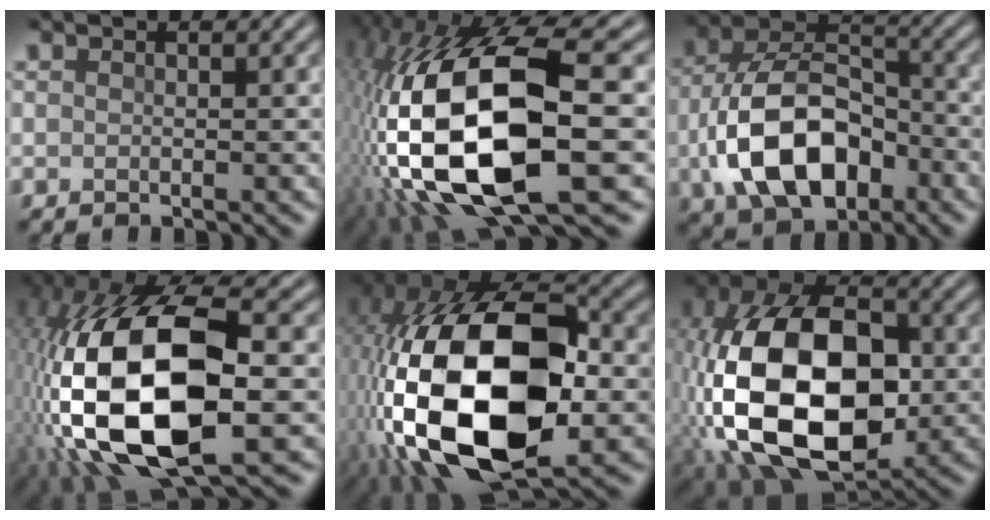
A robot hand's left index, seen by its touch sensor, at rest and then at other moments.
{"total": 19.2, "force": [-2.8, 7.8, 17.3], "torque": [-0.357, -0.018, -0.042]}
{"total": 11.2, "force": [-3.3, 7.1, 8.1], "torque": [-0.164, 0.002, -0.069]}
{"total": 18.3, "force": [-2.6, 9.0, 15.8], "torque": [-0.337, -0.009, -0.043]}
{"total": 19.8, "force": [-3.3, 11.3, 15.8], "torque": [-0.330, -0.025, -0.052]}
{"total": 16.9, "force": [-2.7, 10.3, 13.1], "torque": [-0.266, 0.005, -0.061]}